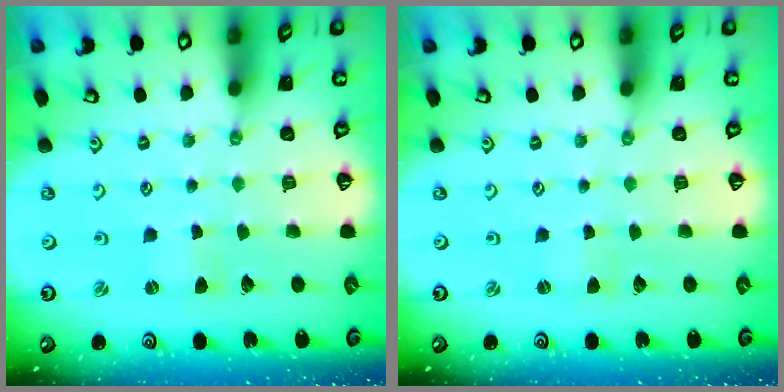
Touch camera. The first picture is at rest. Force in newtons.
{"total": 0.7, "press": 0.7, "slide": 0.0}